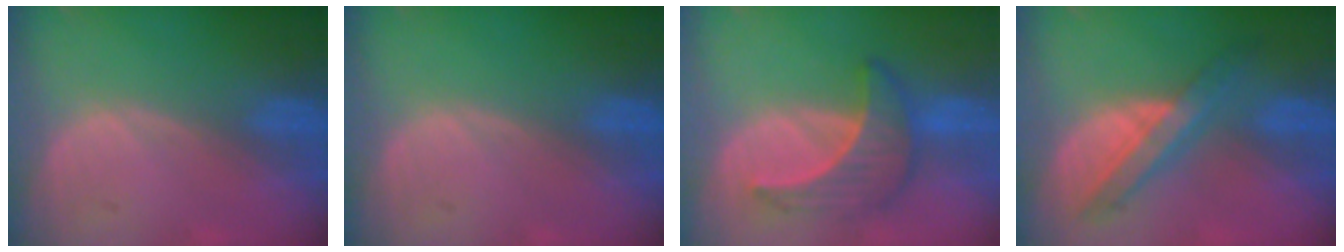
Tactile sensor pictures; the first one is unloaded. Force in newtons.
{"total": 0.0}
{"total": 6.5, "press": 6.4, "slide": 1.0}
{"total": 6.1, "press": 6.0, "slide": 0.9}